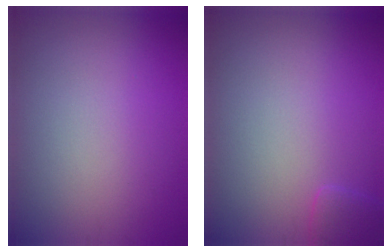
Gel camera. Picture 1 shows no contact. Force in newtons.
{"total": 1.3, "press": 1.3, "slide": 0.1}